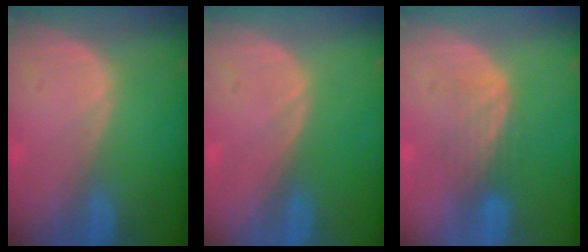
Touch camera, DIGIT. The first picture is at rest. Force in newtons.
{"total": 0.0}
{"total": 4.4, "press": 3.7, "slide": 2.4}